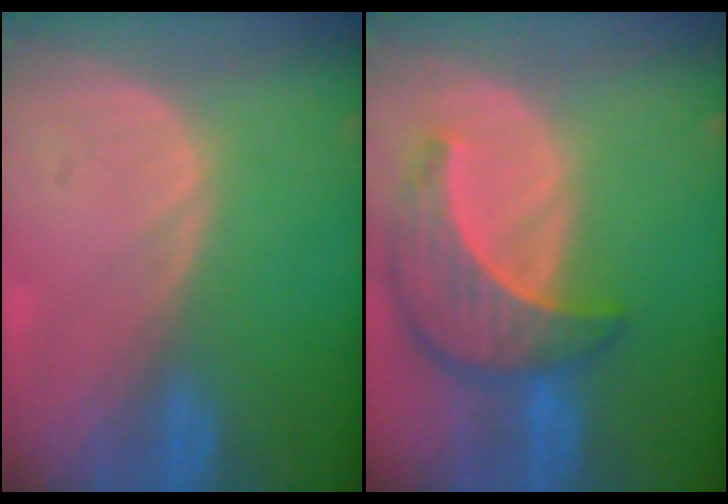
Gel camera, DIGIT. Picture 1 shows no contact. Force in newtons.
{"total": 8.7, "press": 7.9, "slide": 3.7}